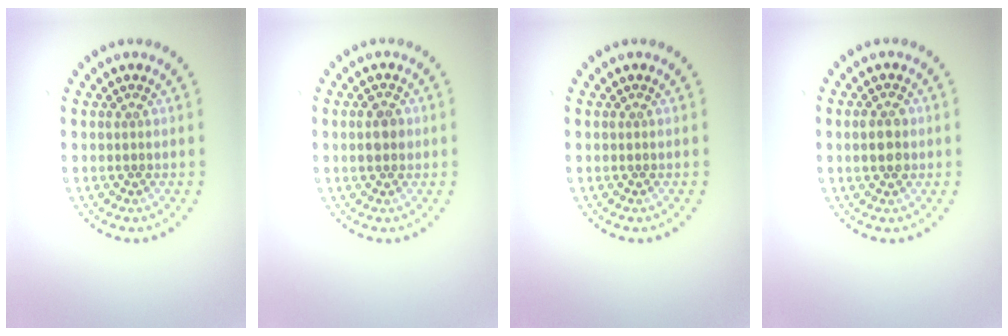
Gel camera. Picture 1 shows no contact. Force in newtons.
{"total": 2.4, "press": 2.4, "slide": 0.2}
{"total": 0.0}
{"total": 2.6, "press": 2.6, "slide": 0.1}